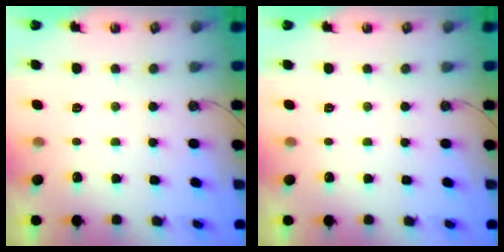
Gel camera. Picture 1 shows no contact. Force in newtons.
{"total": 0.0}